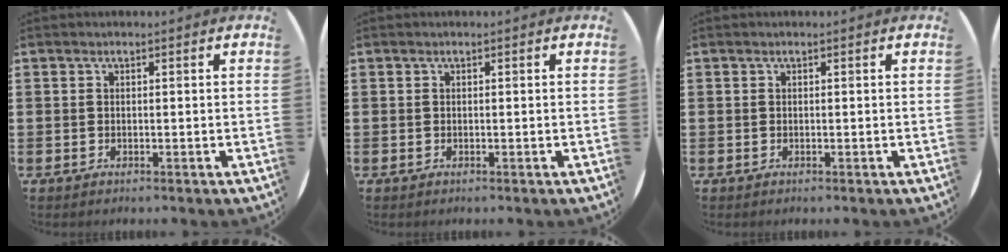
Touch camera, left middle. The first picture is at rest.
{"total": 0.0}
{"total": 0.0}